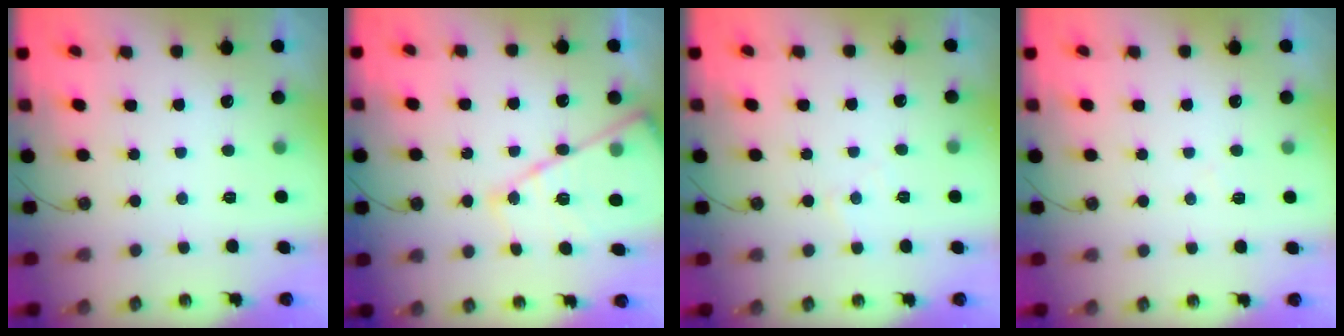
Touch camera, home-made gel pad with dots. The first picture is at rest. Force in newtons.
{"total": 17.0, "press": 17.0, "slide": 1.5}
{"total": 4.4, "press": 4.3, "slide": 0.7}
{"total": 3.4, "press": 3.3, "slide": 0.6}